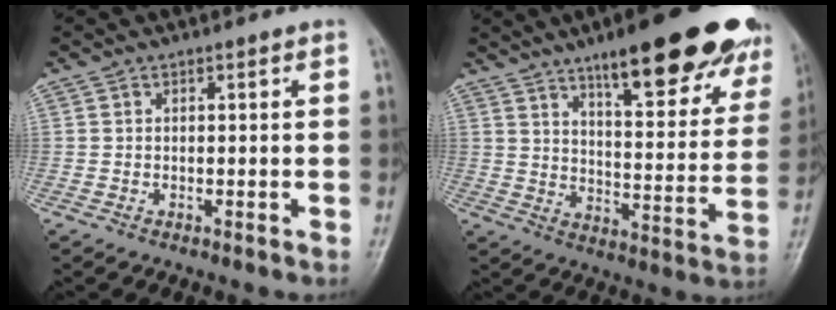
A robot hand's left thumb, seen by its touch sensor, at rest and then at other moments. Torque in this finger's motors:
{"motor_torque": [1.77, 0.52, 1.85, -0.92, 0.26]}